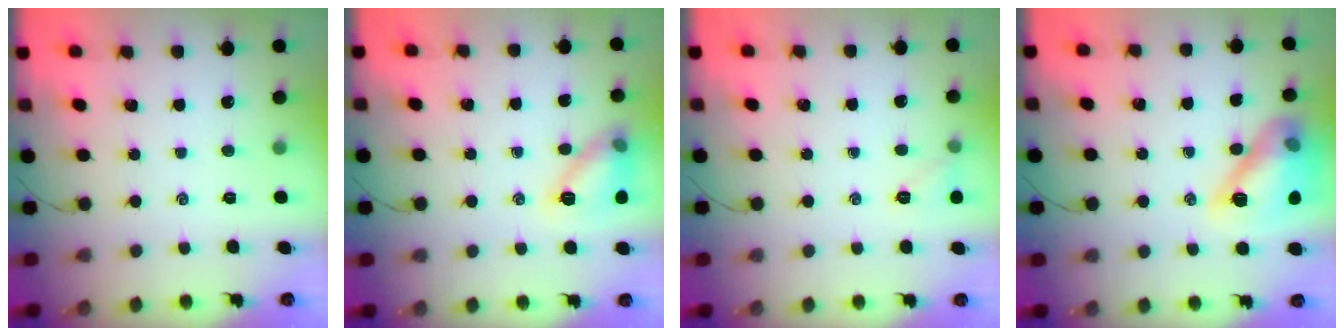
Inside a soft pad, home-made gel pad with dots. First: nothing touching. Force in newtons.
{"total": 12.3, "press": 12.3, "slide": 0.3}
{"total": 5.9, "press": 5.7, "slide": 1.7}
{"total": 14.7, "press": 14.6, "slide": 1.4}